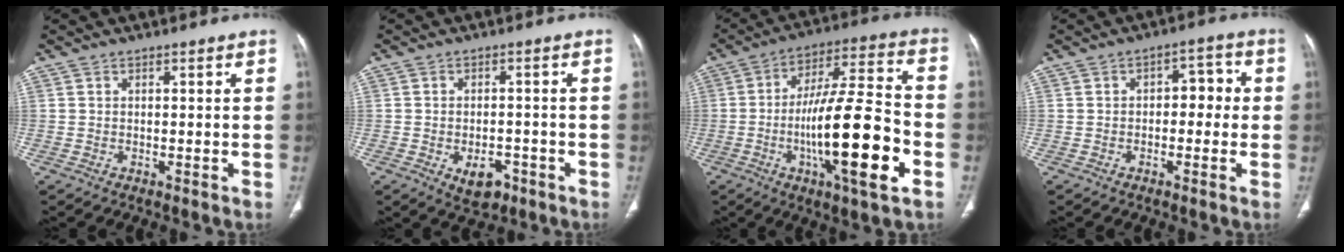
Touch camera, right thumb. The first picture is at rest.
{"total": 5.6, "force": [-2.6, 3.4, 3.6], "torque": [-0.043, 0.012, -0.030]}
{"total": 21.7, "force": [-5.9, 4.9, 20.3], "torque": [-0.344, 0.024, -0.092]}
{"total": 5.2, "force": [-0.2, 3.3, 4.0], "torque": [-0.021, 0.023, -0.013]}